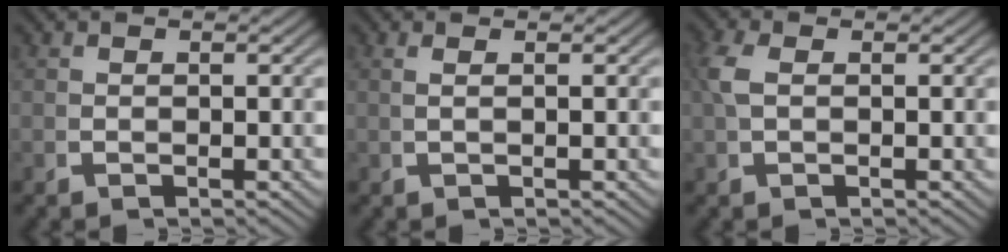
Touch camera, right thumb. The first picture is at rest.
{"total": 0.9, "force": [0.3, -0.7, 0.6], "torque": [-0.015, 0.003, 0.011]}
{"total": 1.4, "force": [0.5, 0.5, 1.2], "torque": [-0.041, 0.000, 0.015]}